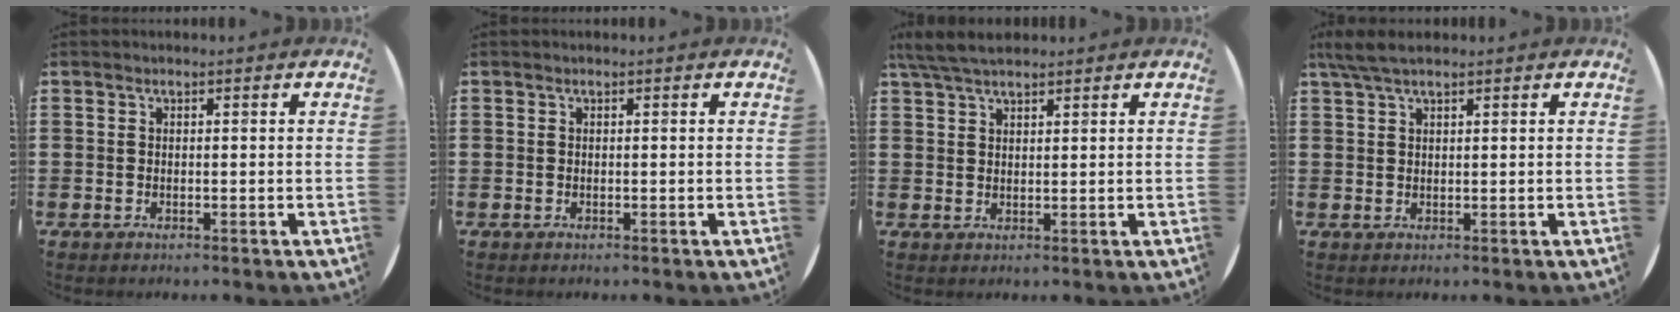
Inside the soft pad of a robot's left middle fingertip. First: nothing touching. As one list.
[{"total": 0.0}, {"total": 4.5, "force": [3.7, 1.0, 2.2], "torque": [-0.052, 0.001, 0.070]}, {"total": 3.0, "force": [2.1, 0.6, 2.0], "torque": [-0.042, 0.004, 0.039]}]